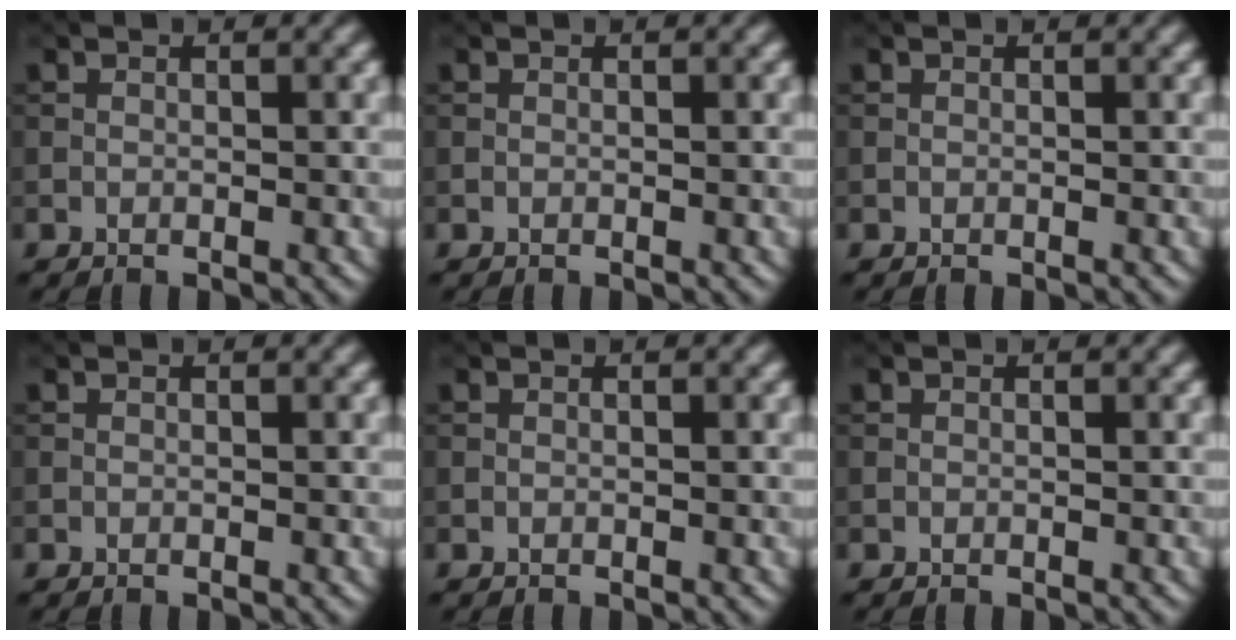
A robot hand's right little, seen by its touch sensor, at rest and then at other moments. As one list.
[{"total": 0.0}, {"total": 0.0}, {"total": 0.0}, {"total": 0.0}, {"total": 0.0}]